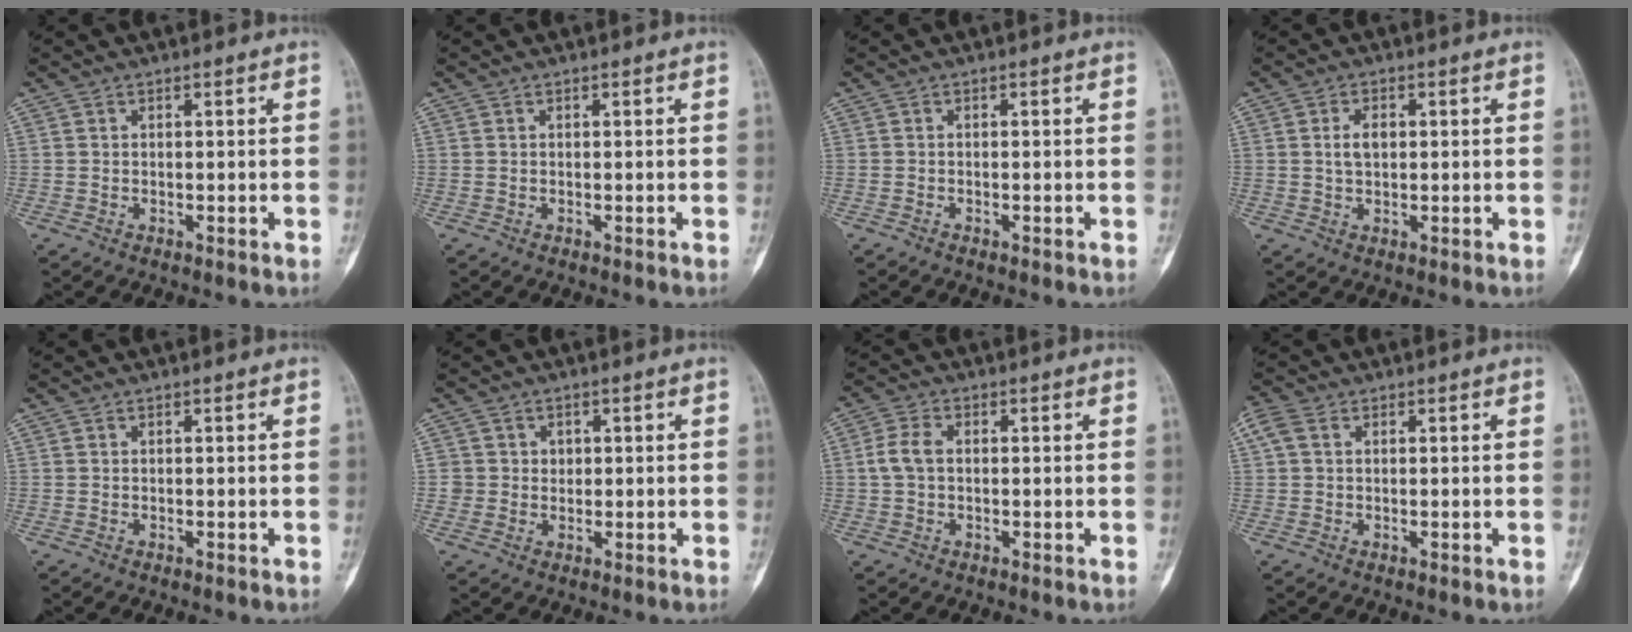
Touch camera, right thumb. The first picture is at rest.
{"total": 0.0}
{"total": 0.5, "force": [-0.4, 0.1, 0.3], "torque": [-0.008, 0.000, -0.006]}
{"total": 3.3, "force": [0.5, 2.1, 2.5], "torque": [-0.041, 0.004, 0.010]}
{"total": 0.0}
{"total": 2.7, "force": [0.5, 2.7, 0.2], "torque": [0.022, 0.005, 0.004]}
{"total": 4.3, "force": [0.2, 2.8, 3.3], "torque": [-0.077, 0.012, -0.002]}
{"total": 3.3, "force": [1.0, 2.3, 2.1], "torque": [-0.063, 0.018, 0.020]}